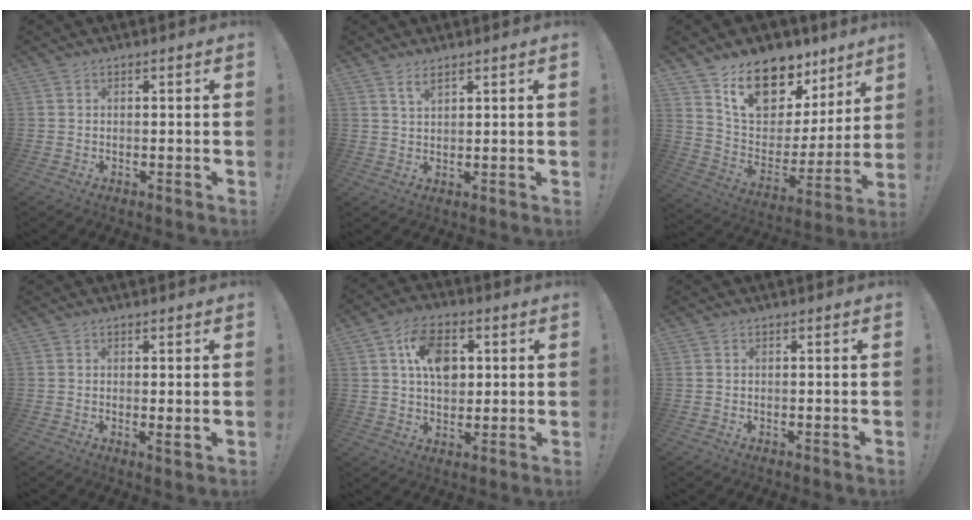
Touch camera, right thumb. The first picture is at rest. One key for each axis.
{"total": 2.8, "fx": 1.9, "fy": 0.9, "fz": 1.8, "tx": -0.032, "ty": -0.008, "tz": 0.033}
{"total": 15.9, "fx": 11.8, "fy": 8.8, "fz": 6.2, "tx": -0.100, "ty": -0.087, "tz": 0.215}
{"total": 2.0, "fx": 0.6, "fy": -0.2, "fz": 1.9, "tx": -0.027, "ty": -0.007, "tz": 0.008}
{"total": 12.0, "fx": 3.3, "fy": 8.2, "fz": 8.2, "tx": -0.113, "ty": 0.005, "tz": 0.060}
{"total": 0.0}